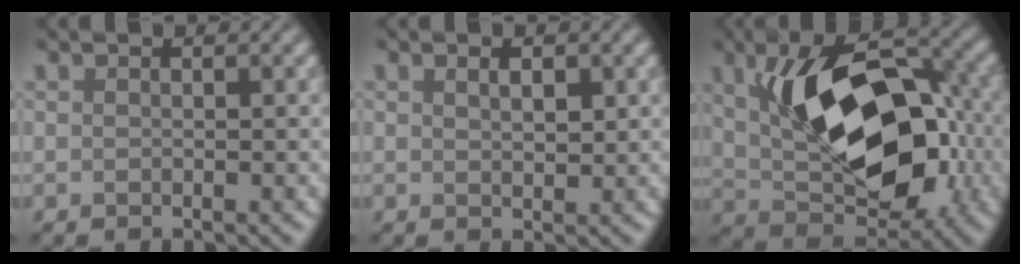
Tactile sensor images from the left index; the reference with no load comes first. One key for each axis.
{"total": 1.5, "fx": 0.4, "fy": 0.7, "fz": 1.2, "tx": -0.021, "ty": -0.001, "tz": 0.010}
{"total": 12.1, "fx": 0.7, "fy": 6.4, "fz": 10.2, "tx": -0.152, "ty": 0.010, "tz": 0.009}